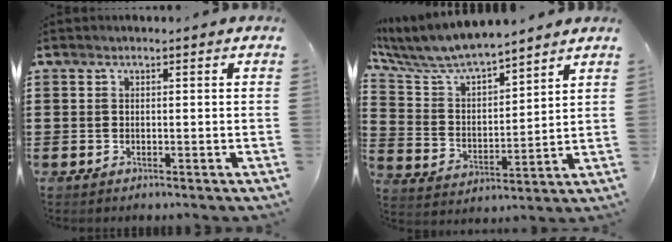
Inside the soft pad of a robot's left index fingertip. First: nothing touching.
{"total": 7.4, "force": [6.9, 1.3, 2.4], "torque": [-0.080, -0.042, 0.118]}